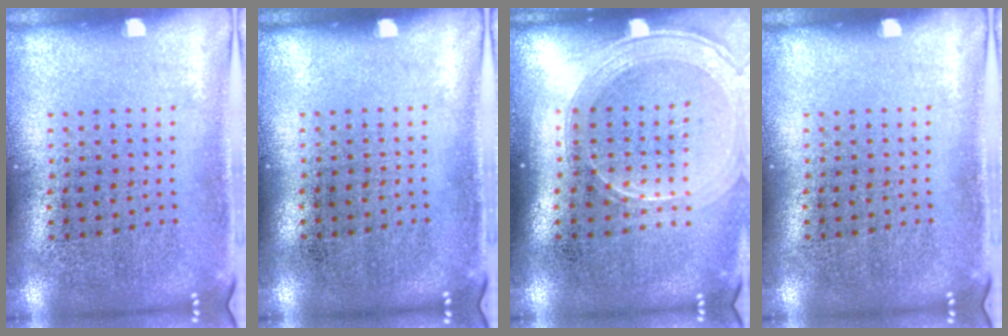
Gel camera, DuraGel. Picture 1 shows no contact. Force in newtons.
{"total": 0.0}
{"total": 1.8, "press": 1.6, "slide": 0.8}
{"total": 0.0}